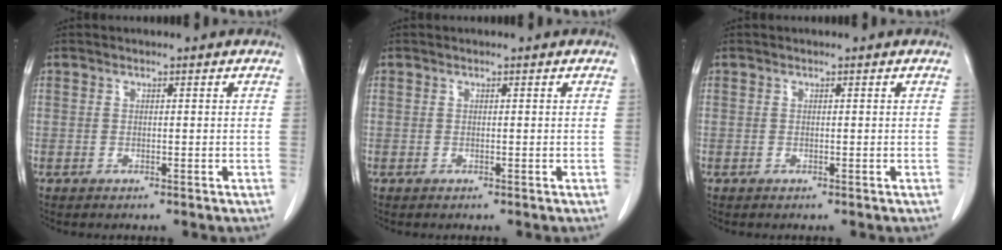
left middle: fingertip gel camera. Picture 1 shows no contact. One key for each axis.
{"total": 0.0}
{"total": 0.0}